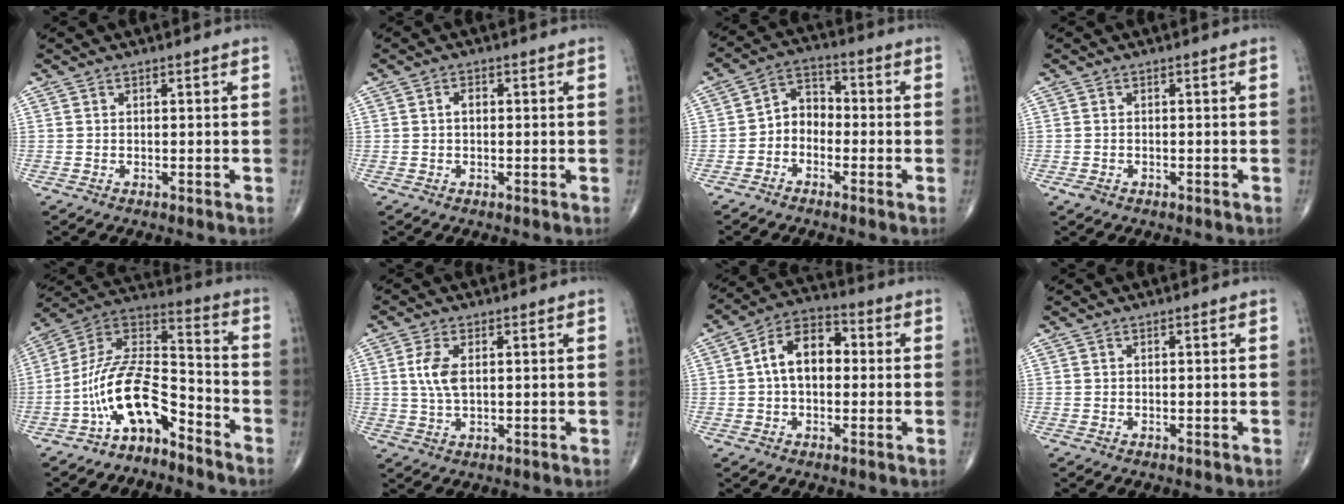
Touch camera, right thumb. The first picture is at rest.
{"total": 1.6, "force": [0.0, 1.1, 1.2], "torque": [-0.015, 0.006, -0.002]}
{"total": 5.8, "force": [-1.9, 4.5, 3.1], "torque": [-0.027, 0.033, -0.052]}
{"total": 1.2, "force": [-0.7, 0.8, 0.5], "torque": [-0.013, 0.003, -0.013]}
{"total": 13.5, "force": [-8.4, 5.7, 8.9], "torque": [-0.161, 0.100, -0.165]}
{"total": 5.3, "force": [1.0, 2.6, 4.5], "torque": [-0.099, -0.001, 0.021]}
{"total": 10.3, "force": [0.6, 6.7, 7.8], "torque": [-0.117, 0.032, 0.000]}
{"total": 0.0}